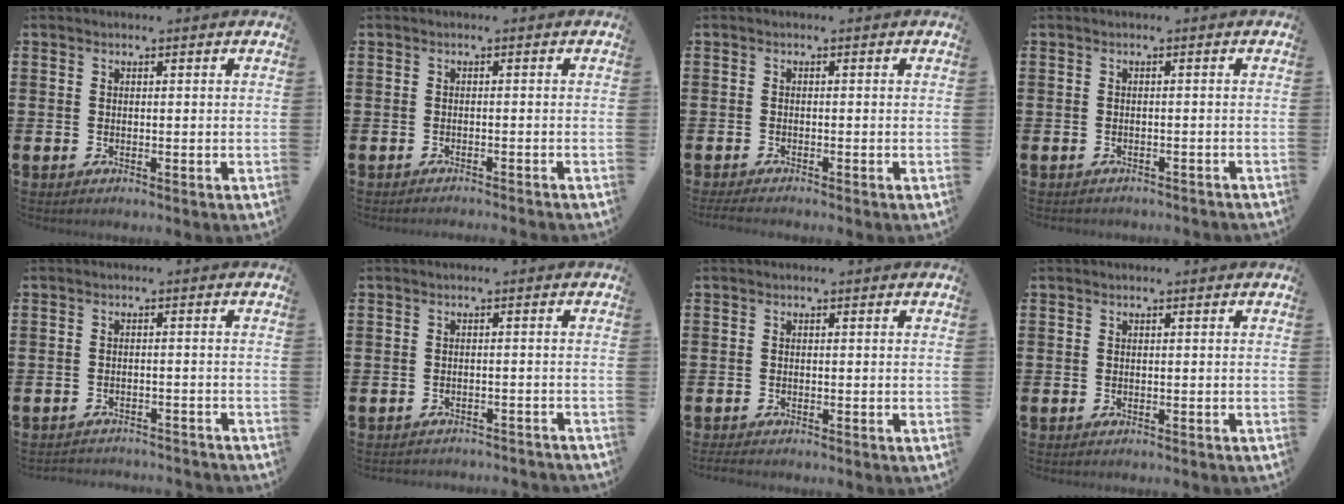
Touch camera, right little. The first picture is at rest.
{"total": 0.8, "force": [-0.8, -0.2, 0.0], "torque": [0.000, 0.000, -0.016]}
{"total": 1.0, "force": [-0.8, 0.0, 0.6], "torque": [-0.010, -0.002, -0.016]}
{"total": 0.7, "force": [-0.7, 0.1, 0.0], "torque": [-0.002, -0.001, -0.015]}
{"total": 1.8, "force": [-1.8, -0.1, -0.2], "torque": [-0.002, 0.003, -0.040]}
{"total": 1.4, "force": [-1.4, -0.1, -0.1], "torque": [-0.002, 0.003, -0.031]}
{"total": 0.8, "force": [-0.7, 0.2, 0.3], "torque": [-0.008, -0.001, -0.014]}
{"total": 0.0}